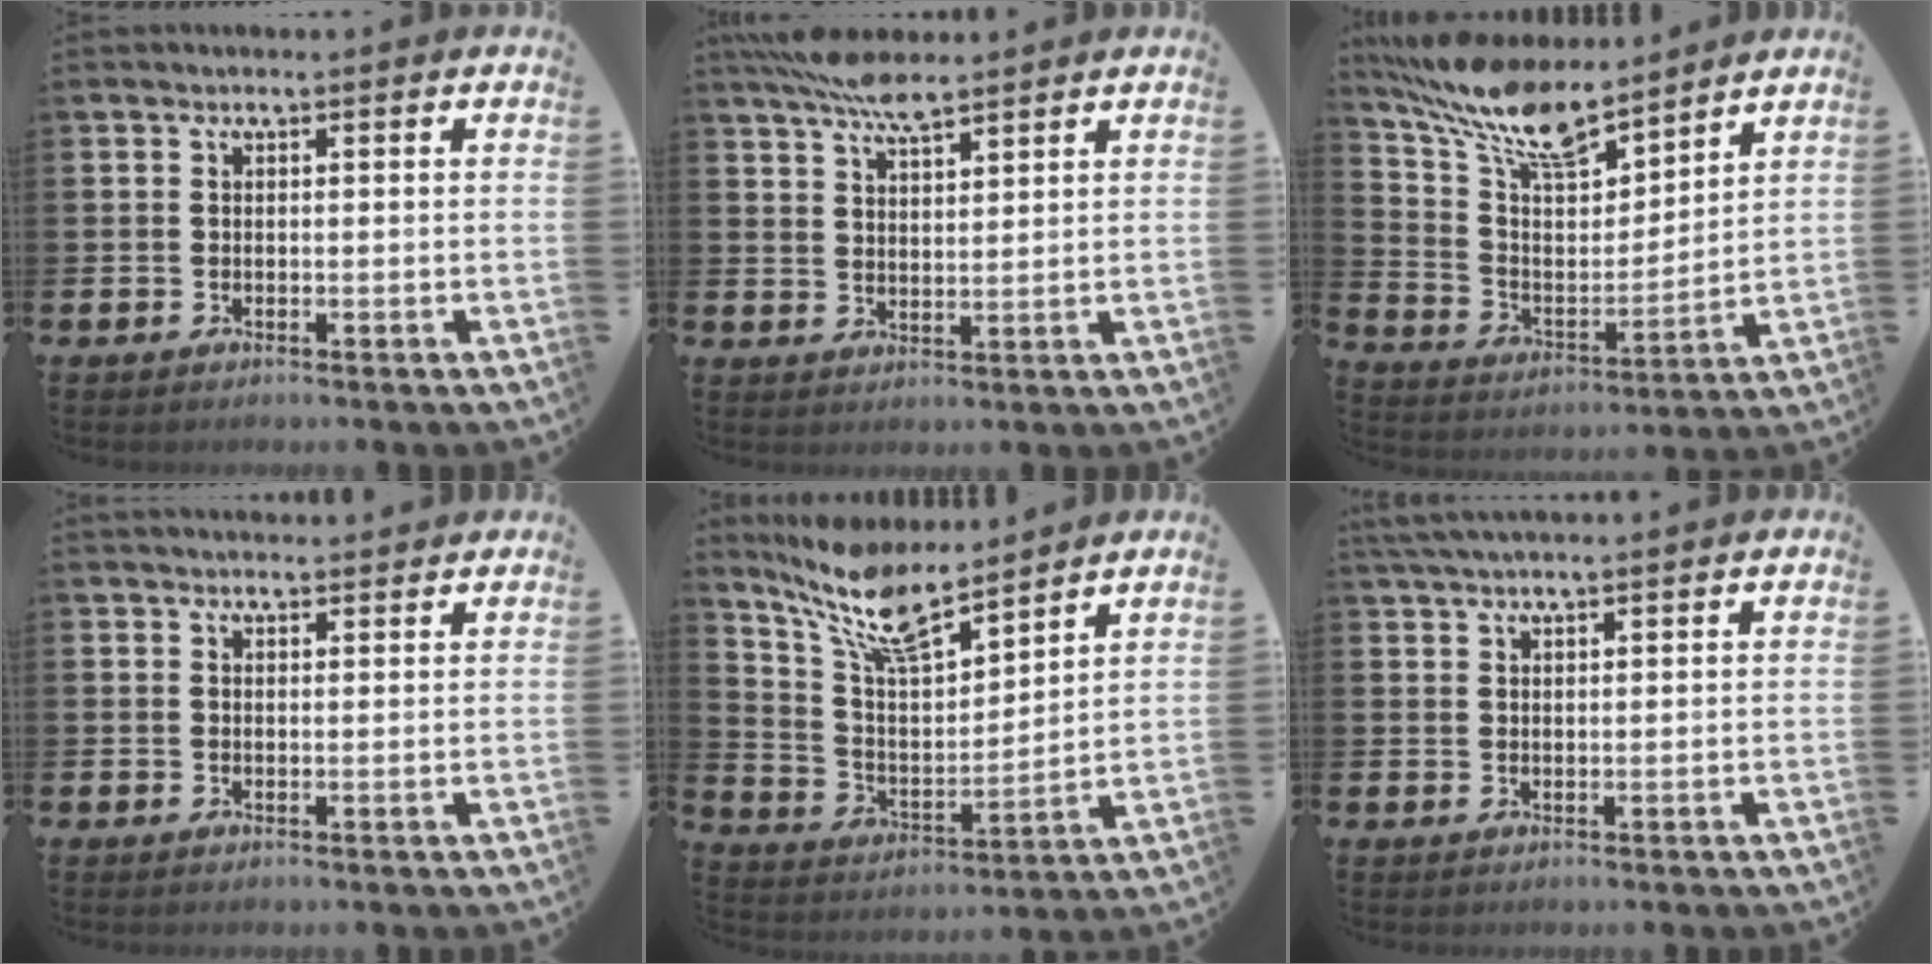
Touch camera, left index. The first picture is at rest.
{"total": 6.2, "force": [5.4, 1.4, 2.8], "torque": [-0.067, -0.019, 0.097]}
{"total": 12.0, "force": [10.2, 3.6, 5.1], "torque": [-0.140, -0.052, 0.185]}
{"total": 2.1, "force": [2.0, 0.4, 0.1], "torque": [0.002, -0.009, 0.035]}
{"total": 10.4, "force": [8.7, 2.7, 5.0], "torque": [-0.136, -0.040, 0.157]}
{"total": 2.8, "force": [2.7, 0.1, 1.0], "torque": [-0.032, 0.001, 0.052]}